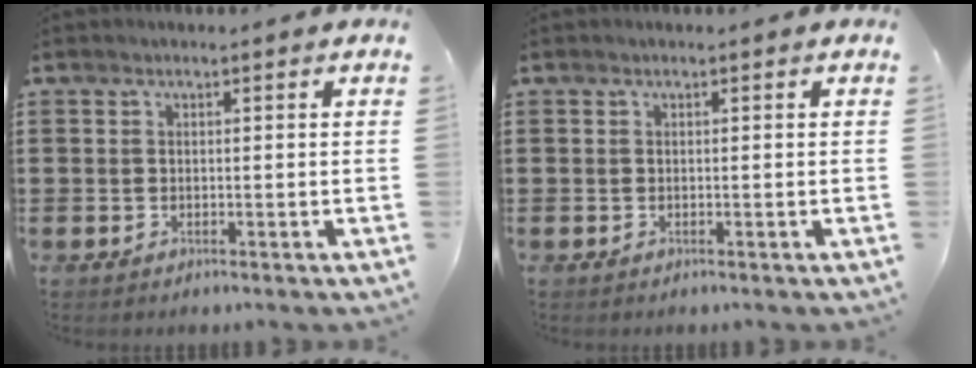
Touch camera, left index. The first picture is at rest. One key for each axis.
{"total": 0.0}